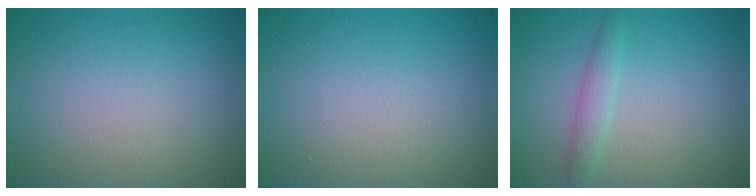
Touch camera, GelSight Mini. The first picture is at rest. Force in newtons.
{"total": 0.0}
{"total": 1.9, "press": 1.9, "slide": 0.1}